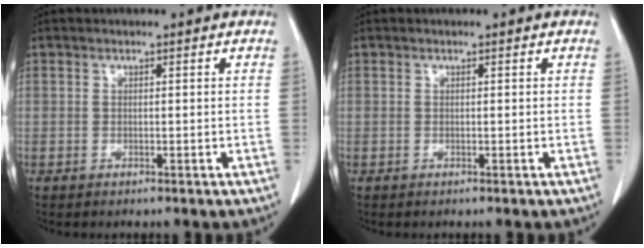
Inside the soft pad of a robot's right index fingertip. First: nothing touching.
{"total": 0.0}